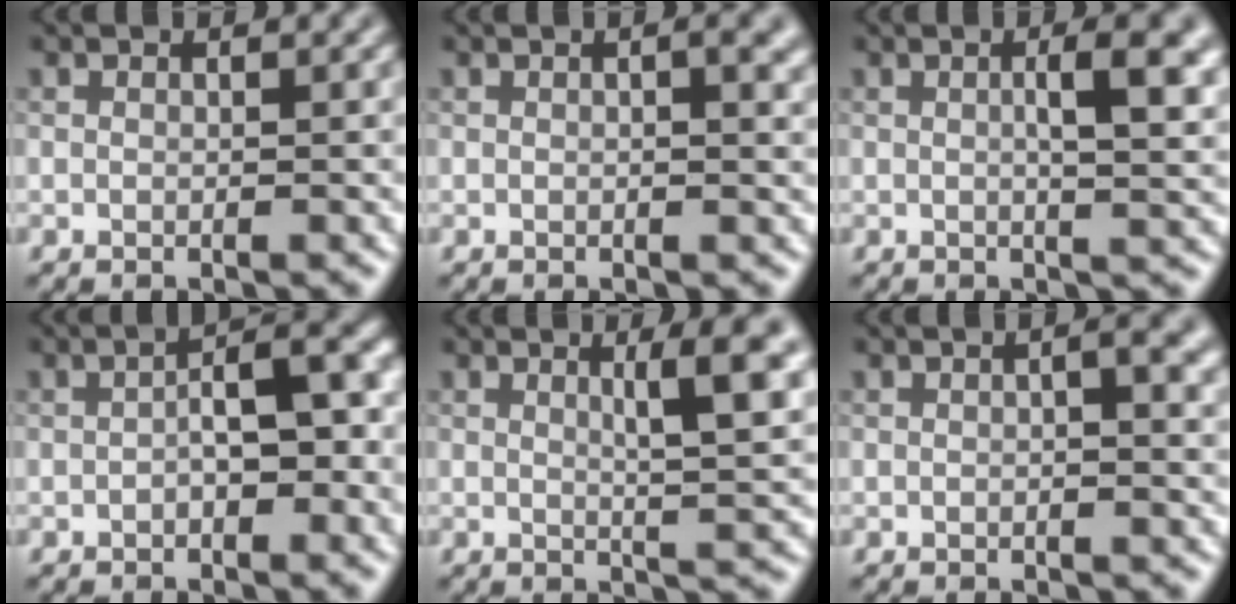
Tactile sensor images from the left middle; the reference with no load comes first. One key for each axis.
{"total": 2.4, "fx": 0.6, "fy": 0.7, "fz": 2.2, "tx": -0.026, "ty": 0.002, "tz": 0.008}
{"total": 5.3, "fx": 0.9, "fy": 1.4, "fz": 5.0, "tx": -0.062, "ty": 0.008, "tz": 0.013}
{"total": 4.5, "fx": -0.7, "fy": 1.8, "fz": 4.1, "tx": -0.064, "ty": 0.013, "tz": -0.018}
{"total": 5.4, "fx": 1.7, "fy": 1.1, "fz": 5.0, "tx": -0.060, "ty": 0.001, "tz": 0.025}
{"total": 3.0, "fx": 0.7, "fy": 0.9, "fz": 2.8, "tx": -0.038, "ty": 0.003, "tz": 0.008}